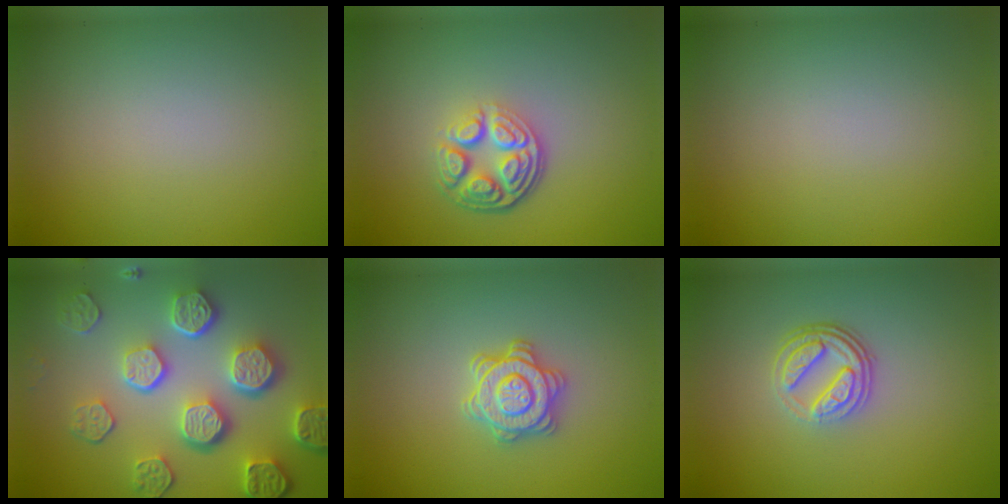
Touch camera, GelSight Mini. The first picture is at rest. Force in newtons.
{"total": 5.0, "press": 3.5, "slide": 3.5}
{"total": 0.0}
{"total": 8.4, "press": 6.2, "slide": 5.7}
{"total": 3.6, "press": 3.3, "slide": 1.4}
{"total": 3.8, "press": 2.7, "slide": 2.7}